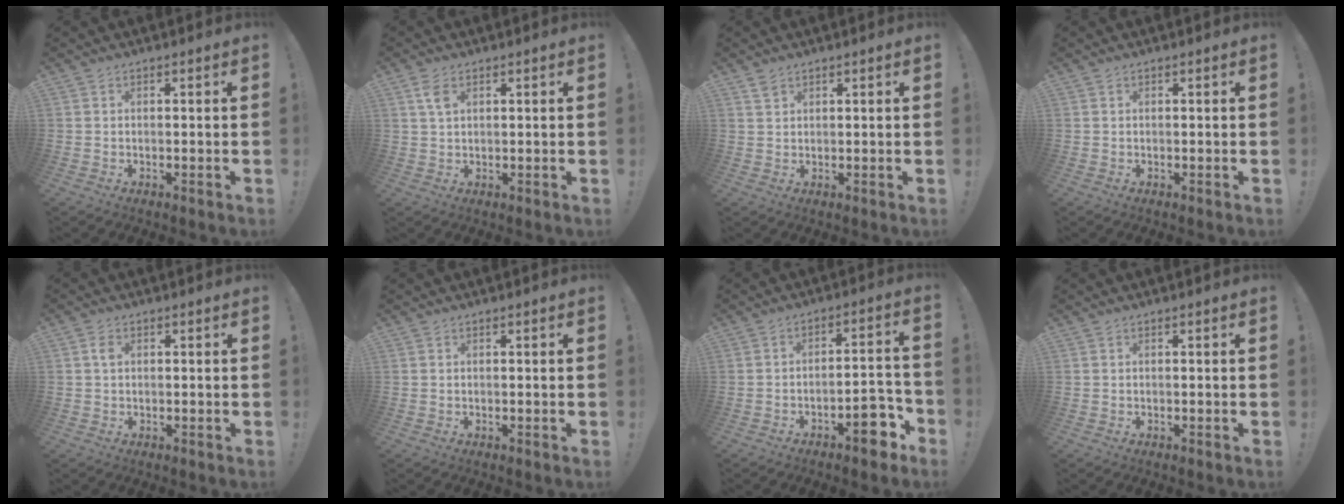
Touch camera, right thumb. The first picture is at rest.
{"total": 3.8, "force": [1.8, 2.1, 2.7], "torque": [-0.048, 0.000, 0.033]}
{"total": 2.1, "force": [1.6, 1.3, 0.4], "torque": [0.007, -0.012, 0.028]}
{"total": 0.0}
{"total": 2.2, "force": [0.3, 1.7, 1.4], "torque": [-0.019, 0.004, 0.003]}
{"total": 0.0}
{"total": 10.4, "force": [-6.2, 3.8, 7.4], "torque": [-0.080, 0.038, -0.101]}
{"total": 0.0}